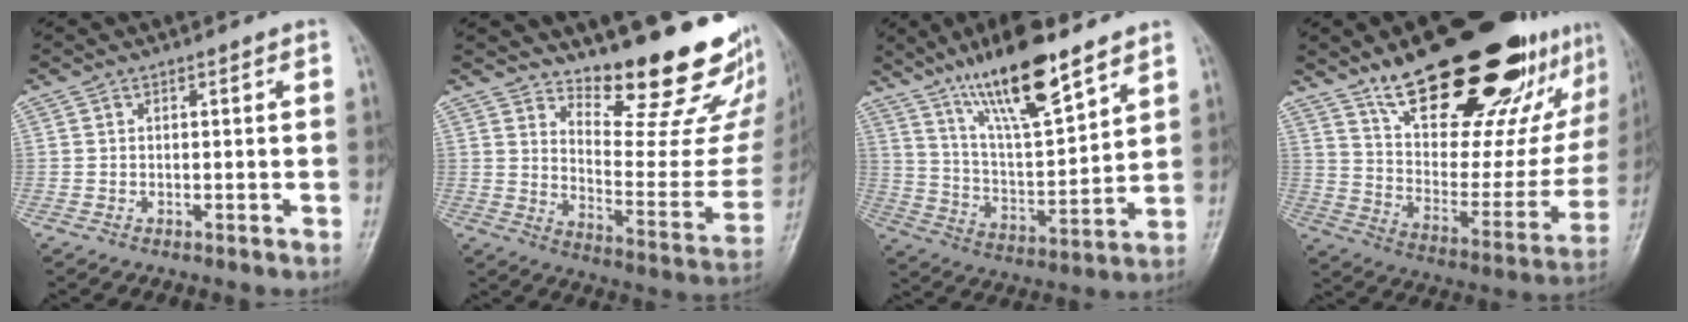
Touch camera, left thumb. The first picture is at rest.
{"total": 20.3, "force": [16.8, 5.2, 10.1], "torque": [-0.097, -0.149, 0.232]}
{"total": 17.6, "force": [11.9, 4.4, 12.2], "torque": [-0.194, -0.060, 0.222]}
{"total": 32.6, "force": [20.6, 12.2, 22.1], "torque": [-0.285, -0.071, 0.320]}